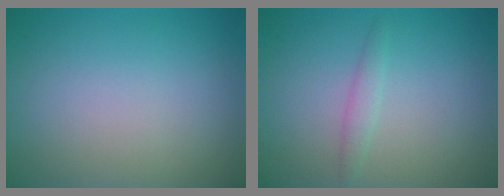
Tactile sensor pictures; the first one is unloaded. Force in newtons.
{"total": 1.1, "press": 1.1, "slide": 0.0}